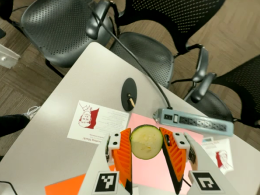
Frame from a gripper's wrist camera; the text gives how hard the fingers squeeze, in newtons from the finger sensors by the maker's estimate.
{"total": 13.2, "left": 13.2, "right": 13.2}